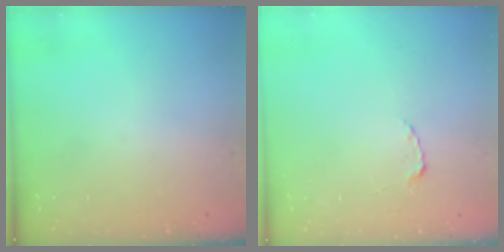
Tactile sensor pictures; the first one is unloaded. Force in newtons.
{"total": 2.2, "press": 2.2, "slide": 0.3}